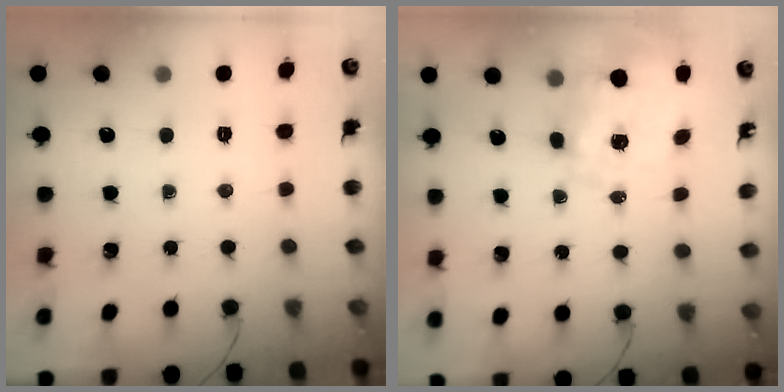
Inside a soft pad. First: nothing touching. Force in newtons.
{"total": 9.9, "press": 9.8, "slide": 1.5}